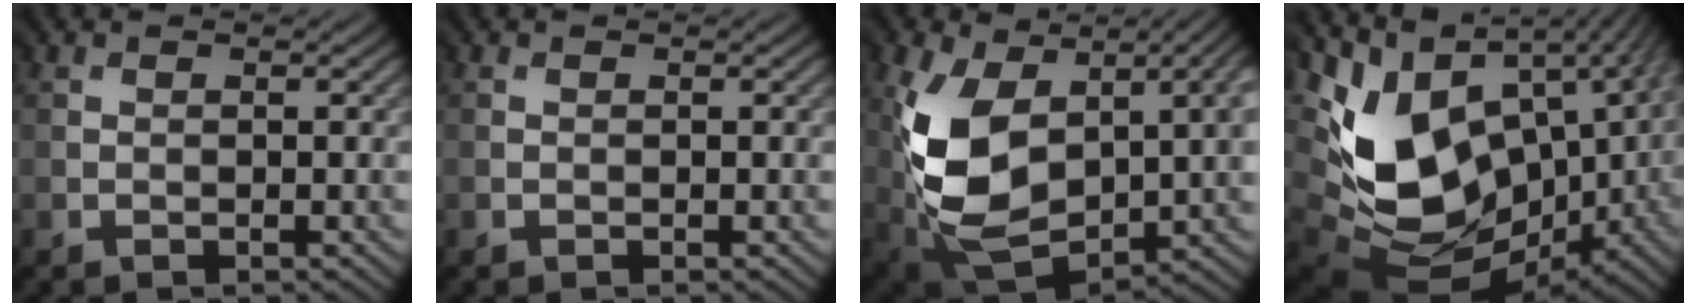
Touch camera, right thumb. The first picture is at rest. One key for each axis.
{"total": 0.0}
{"total": 12.0, "fx": 0.9, "fy": 6.7, "fz": 9.9, "tx": -0.230, "ty": -0.020, "tz": 0.027}
{"total": 14.4, "fx": 0.3, "fy": 10.2, "fz": 10.2, "tx": -0.218, "ty": -0.029, "tz": 0.035}